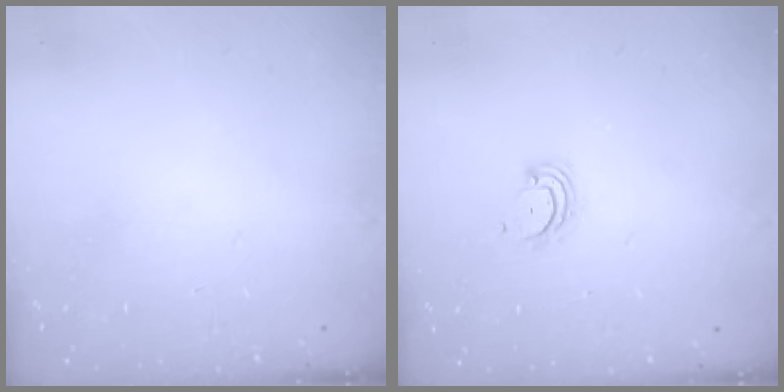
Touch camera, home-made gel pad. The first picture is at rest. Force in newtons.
{"total": 2.3, "press": 2.3, "slide": 0.2}